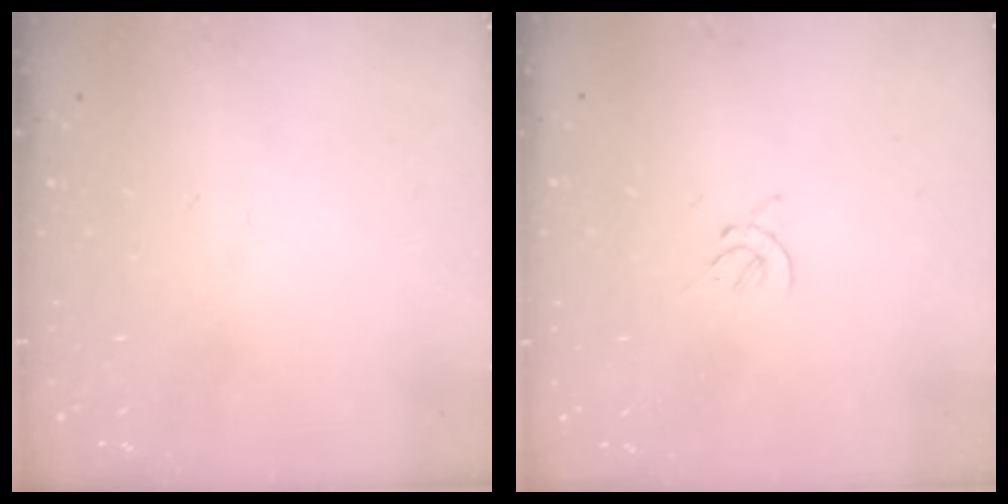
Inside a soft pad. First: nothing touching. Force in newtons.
{"total": 1.4, "press": 1.3, "slide": 0.5}